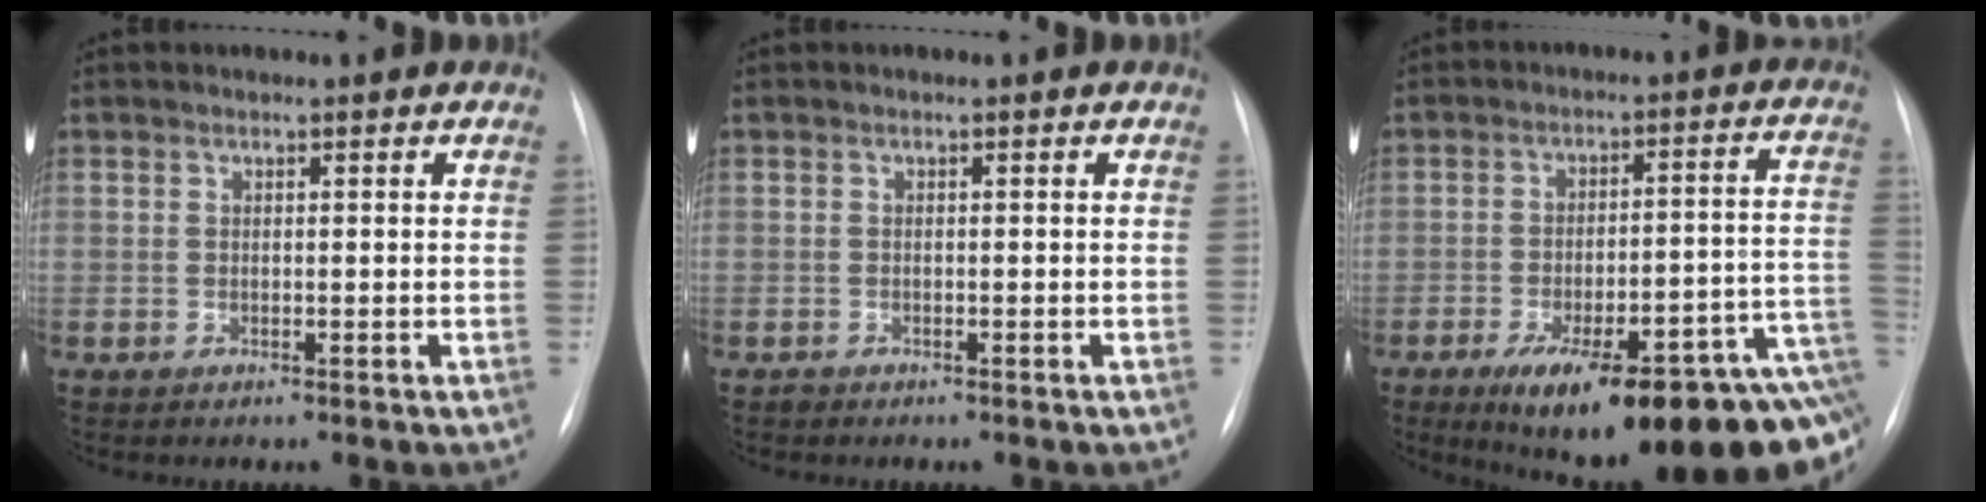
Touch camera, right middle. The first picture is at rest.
{"total": 0.5, "force": [-0.4, 0.3, 0.1], "torque": [-0.004, 0.000, -0.009]}
{"total": 24.6, "force": [-14.8, 5.5, 18.9], "torque": [-0.170, 0.018, -0.198]}